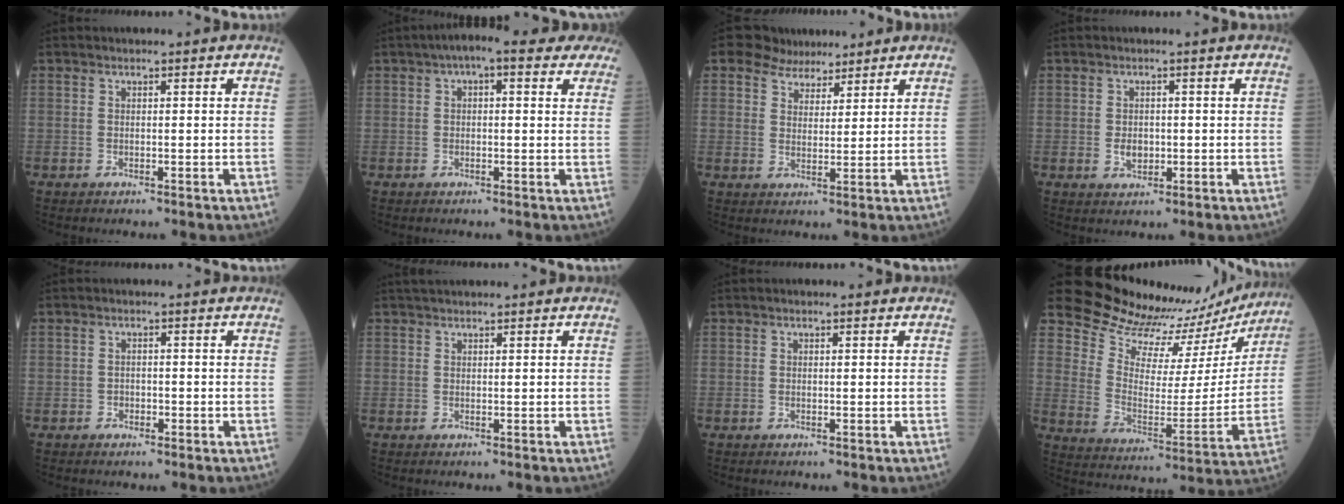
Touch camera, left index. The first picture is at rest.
{"total": 8.9, "force": [5.7, 2.9, 6.1], "torque": [-0.077, 0.040, 0.066]}
{"total": 5.2, "force": [4.3, 2.7, 1.2], "torque": [-0.019, 0.014, 0.075]}
{"total": 2.3, "force": [-0.3, 1.7, 1.5], "torque": [-0.031, 0.000, 0.001]}
{"total": 1.1, "force": [-0.6, 0.8, 0.2], "torque": [-0.002, 0.004, -0.012]}
{"total": 2.1, "force": [1.9, -0.2, 0.9], "torque": [-0.009, 0.023, 0.037]}
{"total": 0.0}
{"total": 22.9, "force": [22.0, 4.9, 3.6], "torque": [-0.058, -0.074, 0.296]}